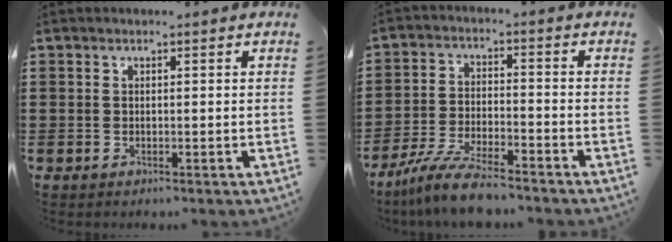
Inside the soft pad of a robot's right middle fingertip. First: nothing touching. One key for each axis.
{"total": 7.8, "fx": -6.8, "fy": 0.9, "fz": 3.7, "tx": -0.079, "ty": 0.000, "tz": -0.131}